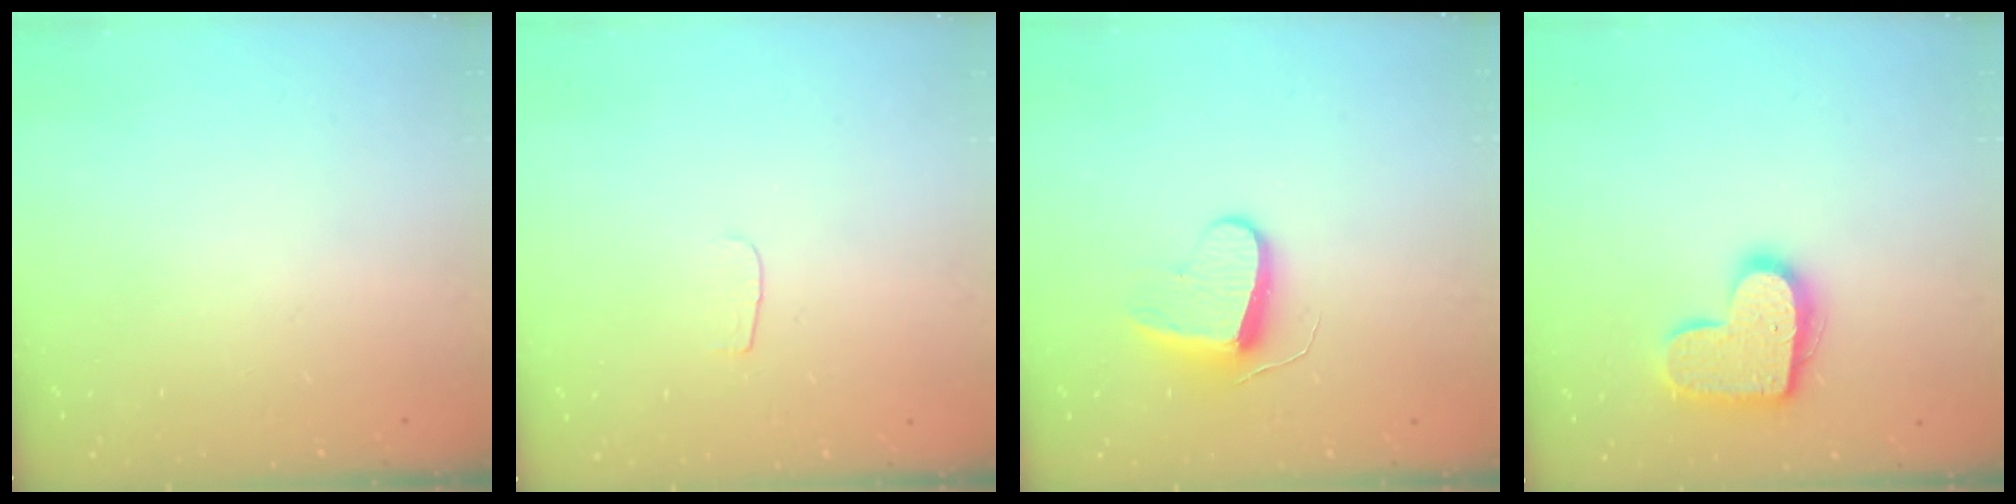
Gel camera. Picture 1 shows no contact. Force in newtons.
{"total": 3.5, "press": 3.4, "slide": 0.4}
{"total": 8.9, "press": 8.9, "slide": 0.7}
{"total": 15.0, "press": 15.0, "slide": 0.7}